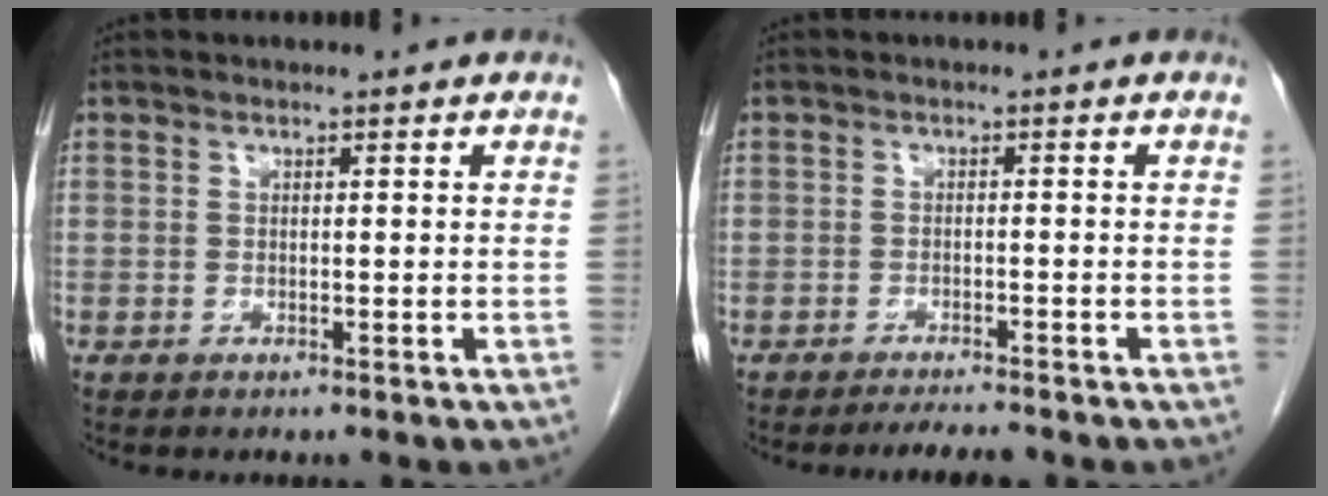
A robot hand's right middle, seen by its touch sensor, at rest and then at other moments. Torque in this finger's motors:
{"motor_torque": [0.16, -0.15, -0.04, 0.00]}